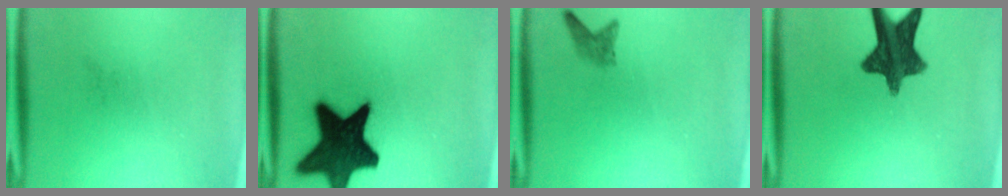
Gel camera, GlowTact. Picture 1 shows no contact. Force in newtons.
{"total": 18.5}
{"total": 1.6}
{"total": 11.5}